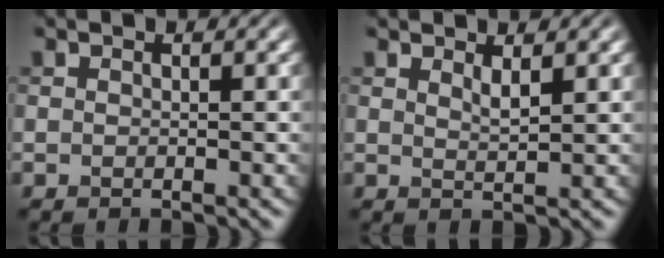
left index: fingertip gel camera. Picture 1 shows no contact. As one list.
[{"total": 1.3, "force": [0.9, 0.2, 0.9], "torque": [-0.015, -0.002, 0.015]}]